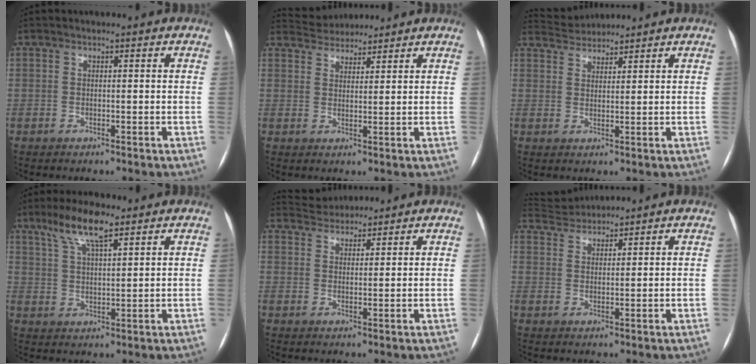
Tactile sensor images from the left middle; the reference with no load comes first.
{"total": 5.2, "force": [5.0, 1.3, 0.3], "torque": [-0.009, 0.026, 0.083]}
{"total": 3.9, "force": [3.9, 0.2, -0.3], "torque": [-0.003, 0.022, 0.073]}
{"total": 8.0, "force": [5.2, 1.7, 5.8], "torque": [-0.118, 0.013, 0.098]}
{"total": 4.6, "force": [4.5, 1.0, 0.1], "torque": [-0.007, 0.027, 0.077]}
{"total": 5.0, "force": [5.0, 0.2, 0.2], "torque": [-0.012, 0.027, 0.094]}